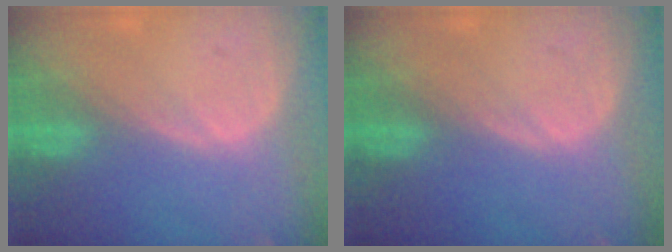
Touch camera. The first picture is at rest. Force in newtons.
{"total": 0.0}